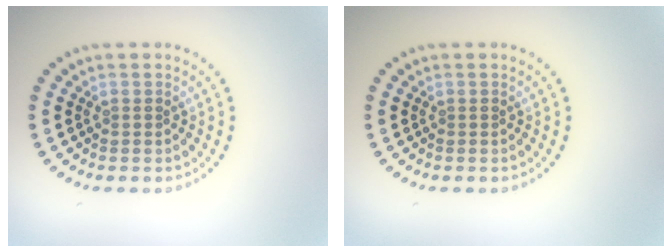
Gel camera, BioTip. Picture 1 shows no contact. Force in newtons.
{"total": 0.0}